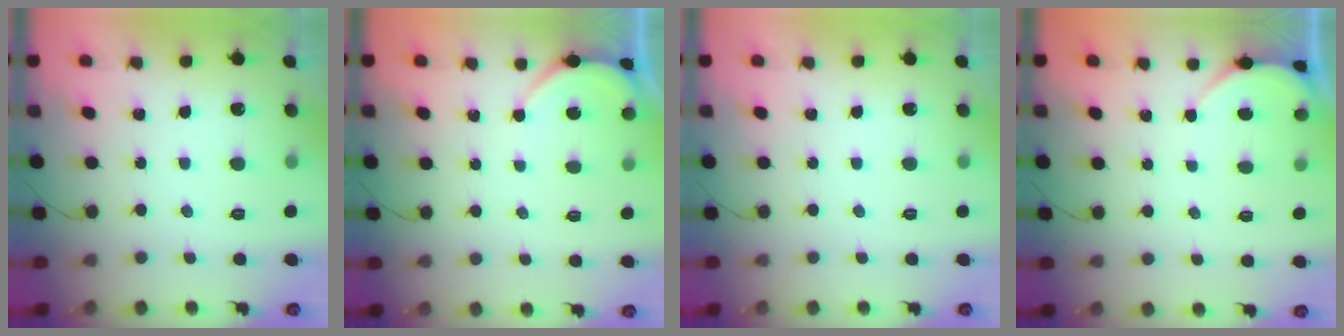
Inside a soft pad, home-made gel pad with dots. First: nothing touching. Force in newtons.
{"total": 2.0, "press": 2.0, "slide": 0.2}
{"total": 0.0}
{"total": 2.1, "press": 2.1, "slide": 0.2}